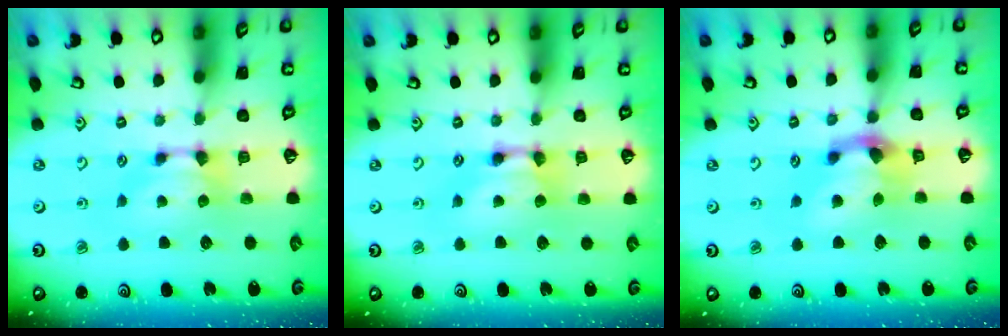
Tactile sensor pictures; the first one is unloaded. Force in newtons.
{"total": 2.1, "press": 2.1, "slide": 0.1}
{"total": 4.0, "press": 3.5, "slide": 2.1}